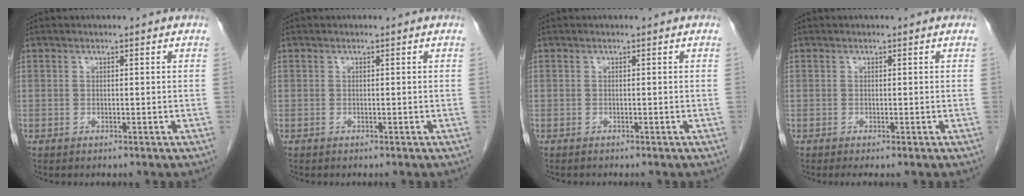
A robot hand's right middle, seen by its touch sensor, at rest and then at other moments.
{"total": 0.0}
{"total": 0.6, "force": [-0.5, 0.1, 0.1], "torque": [-0.007, -0.001, -0.008]}
{"total": 0.7, "force": [-0.5, 0.0, 0.5], "torque": [-0.011, -0.004, -0.007]}